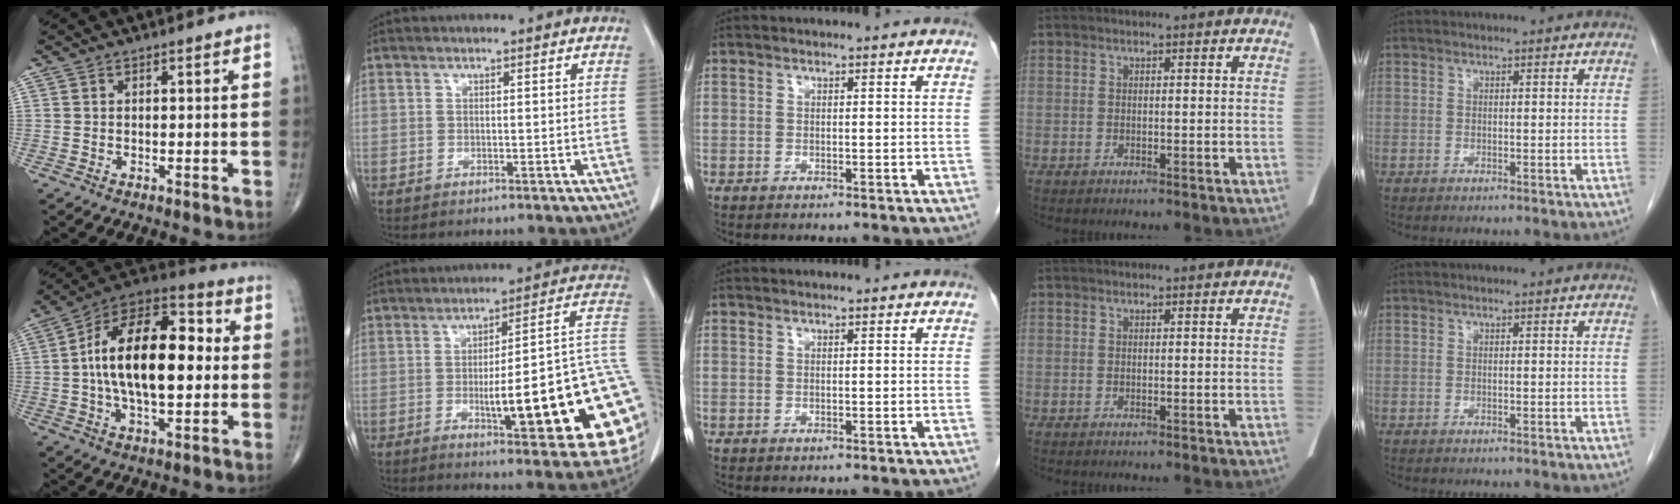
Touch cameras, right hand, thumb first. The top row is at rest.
{"thumb": {"total": 21.7, "force": [0.8, 10.9, 18.7], "torque": [-0.297, 0.031, 0.004]}, "index": {"total": 25.5, "force": [-3.6, 3.8, 25.0], "torque": [-0.232, 0.006, -0.046]}}